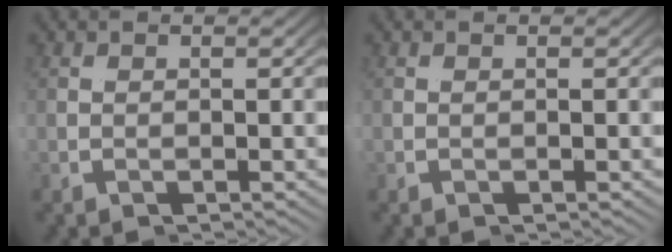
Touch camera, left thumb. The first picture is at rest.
{"total": 0.0}